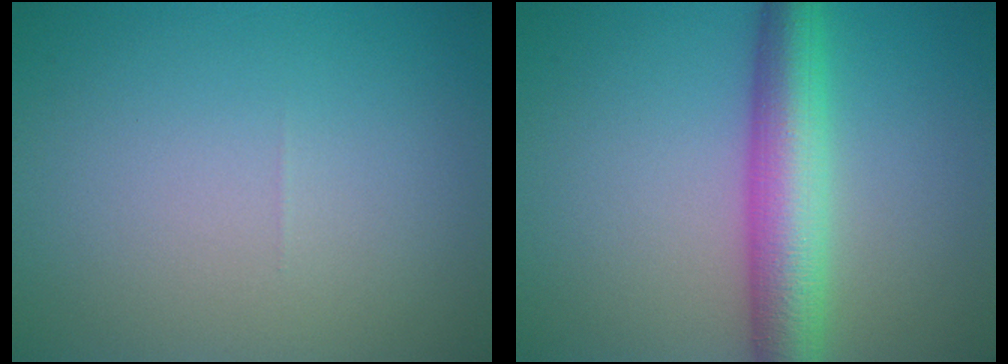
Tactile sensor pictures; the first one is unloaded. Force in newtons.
{"total": 6.4, "press": 6.4, "slide": 0.1}